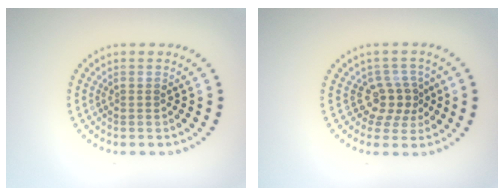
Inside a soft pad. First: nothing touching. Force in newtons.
{"total": 2.8, "press": 2.1, "slide": 1.9}